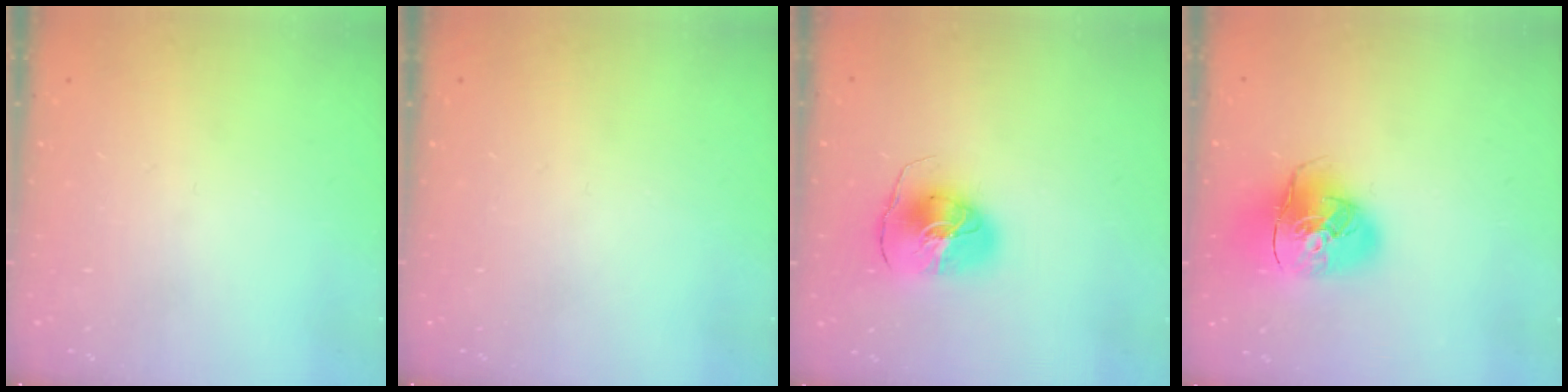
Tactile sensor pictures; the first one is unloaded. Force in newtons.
{"total": 0.0}
{"total": 10.5, "press": 10.5, "slide": 1.3}
{"total": 16.2, "press": 16.0, "slide": 2.4}